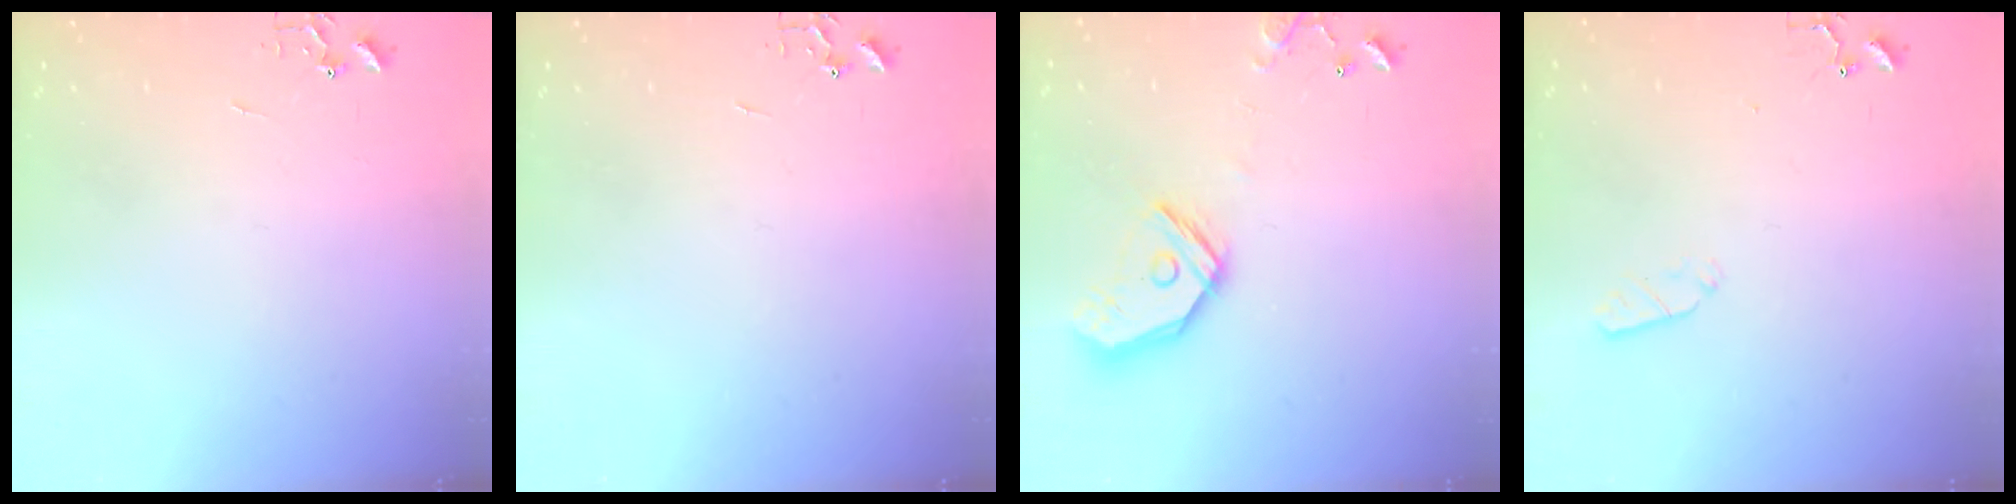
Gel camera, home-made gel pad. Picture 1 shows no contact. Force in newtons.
{"total": 0.0}
{"total": 15.9, "press": 15.7, "slide": 2.6}
{"total": 3.6, "press": 3.6, "slide": 0.5}